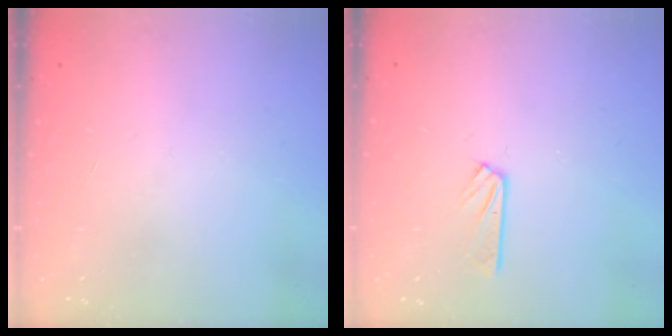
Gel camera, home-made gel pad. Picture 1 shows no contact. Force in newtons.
{"total": 2.6, "press": 2.5, "slide": 0.3}